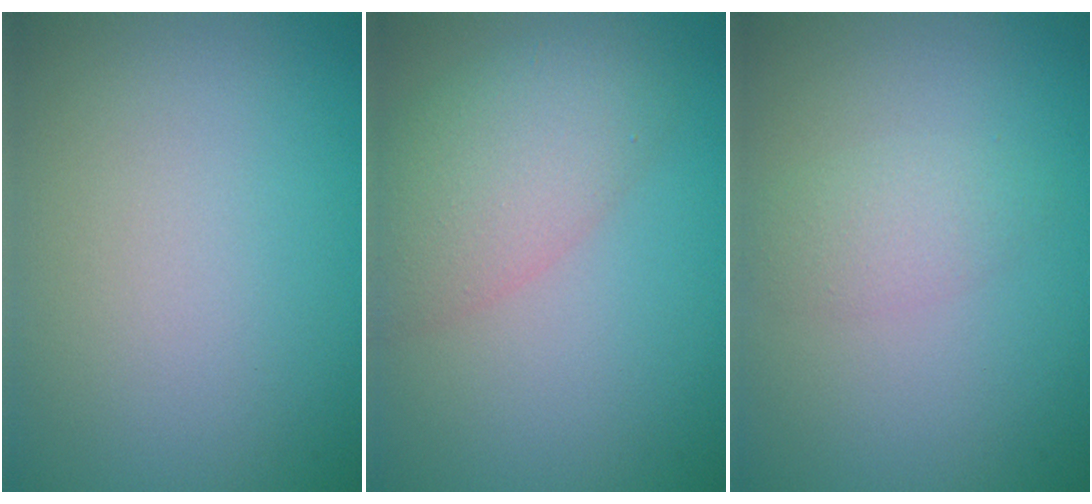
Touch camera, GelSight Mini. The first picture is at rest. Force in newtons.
{"total": 5.3, "press": 5.3, "slide": 0.3}
{"total": 1.9, "press": 1.9, "slide": 0.1}